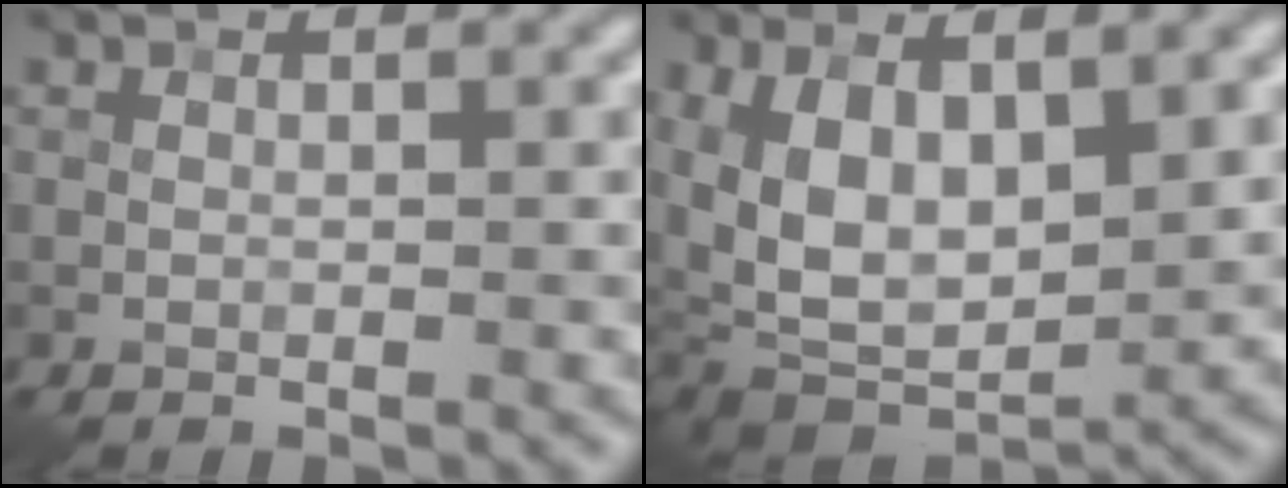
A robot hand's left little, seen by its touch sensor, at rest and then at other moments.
{"total": 11.3, "force": [1.0, 6.2, 9.4], "torque": [-0.176, -0.011, 0.023]}